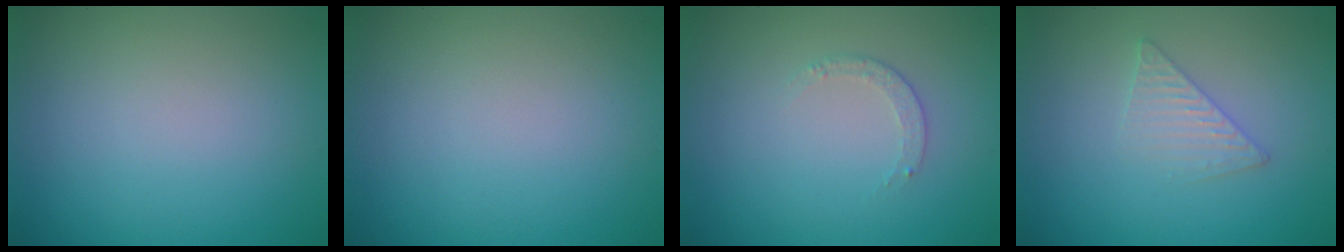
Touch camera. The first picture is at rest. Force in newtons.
{"total": 0.0}
{"total": 0.8, "press": 0.6, "slide": 0.6}
{"total": 2.0, "press": 2.0, "slide": 0.2}